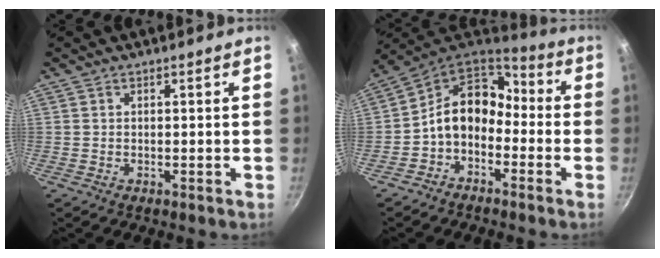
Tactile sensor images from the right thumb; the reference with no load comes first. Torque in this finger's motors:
{"motor_torque": [1.74, 1.97, 1.47, -0.73, 0.10]}